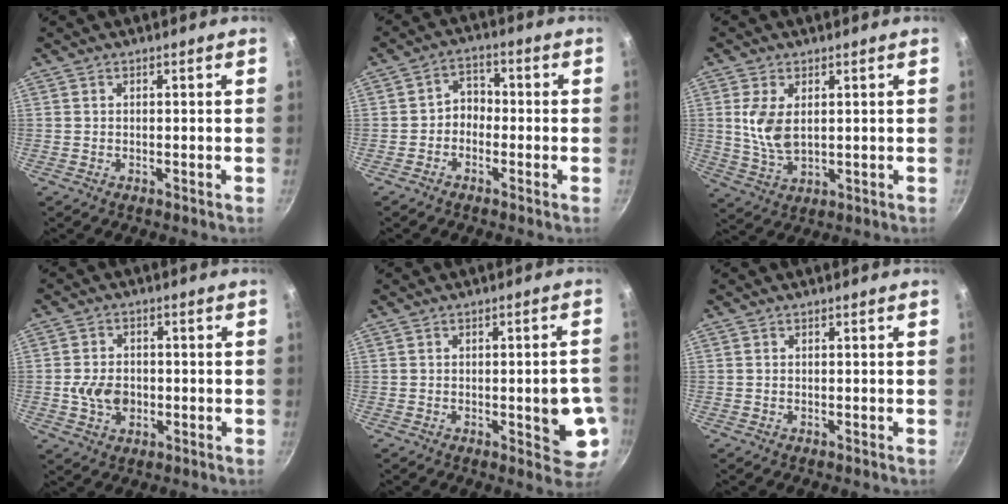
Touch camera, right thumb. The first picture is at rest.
{"total": 3.9, "force": [-1.4, 3.1, 2.0], "torque": [-0.008, 0.026, -0.032]}
{"total": 7.5, "force": [1.5, 4.2, 6.0], "torque": [-0.120, -0.014, 0.035]}
{"total": 6.6, "force": [-1.0, 4.9, 4.2], "torque": [-0.061, 0.007, -0.017]}
{"total": 8.7, "force": [-1.5, 3.1, 8.0], "torque": [-0.079, 0.002, -0.015]}
{"total": 0.0}